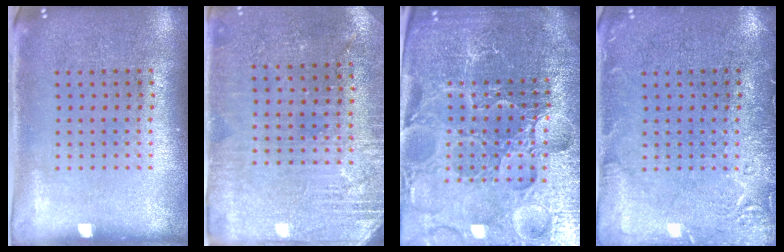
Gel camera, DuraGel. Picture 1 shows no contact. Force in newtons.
{"total": 2.8, "press": 2.7, "slide": 0.8}
{"total": 6.2, "press": 5.6, "slide": 2.7}
{"total": 2.7, "press": 2.7, "slide": 0.5}